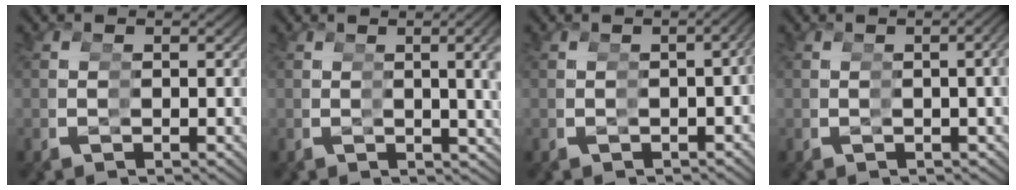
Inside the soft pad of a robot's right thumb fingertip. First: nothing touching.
{"total": 4.3, "force": [0.5, 0.8, 4.2], "torque": [-0.045, 0.010, 0.010]}
{"total": 2.6, "force": [-0.4, 1.1, 2.4], "torque": [-0.034, 0.006, -0.004]}
{"total": 2.5, "force": [0.0, 0.2, 2.5], "torque": [-0.026, 0.011, 0.000]}